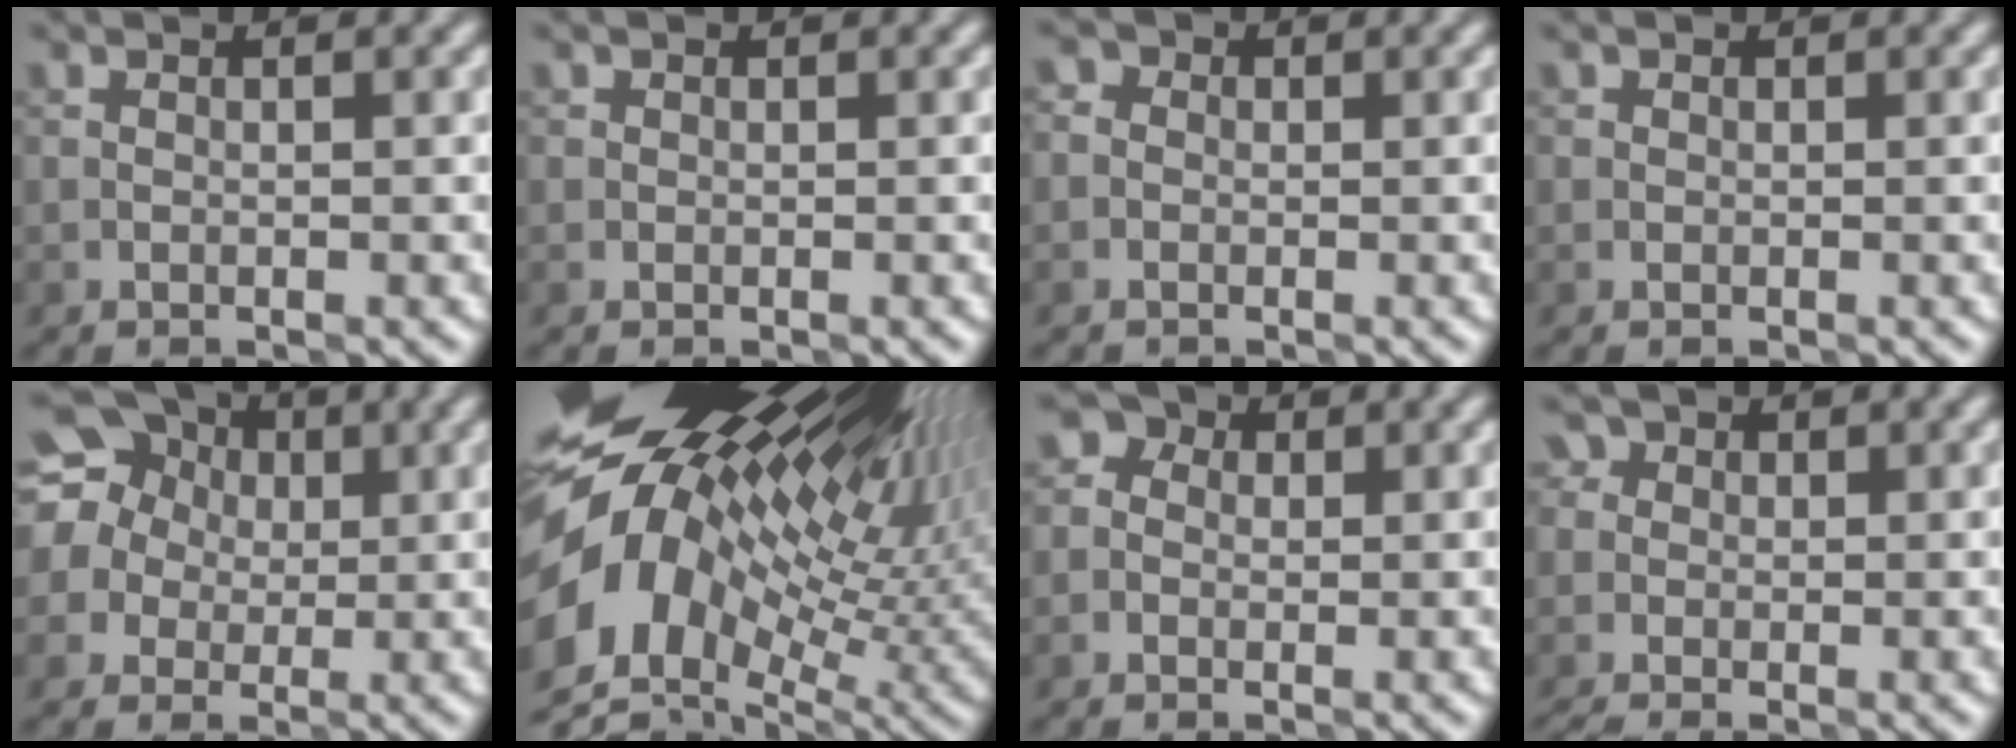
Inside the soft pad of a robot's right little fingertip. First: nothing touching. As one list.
[{"total": 0.0}, {"total": 1.1, "force": [-0.3, 1.0, 0.2], "torque": [0.005, 0.005, -0.014]}, {"total": 0.0}, {"total": 13.2, "force": [4.0, 11.7, 4.5], "torque": [-0.116, 0.050, 0.038]}, {"total": 18.5, "force": [4.1, 10.0, 15.0], "torque": [-0.256, -0.008, 0.088]}, {"total": 2.1, "force": [0.4, 1.9, 0.9], "torque": [-0.001, 0.010, -0.011]}, {"total": 2.1, "force": [-0.4, 1.8, 1.1], "torque": [-0.013, 0.014, -0.020]}]